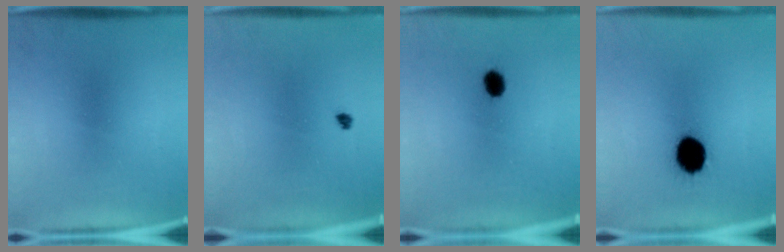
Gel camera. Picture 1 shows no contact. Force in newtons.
{"total": 1.0}
{"total": 3.4}
{"total": 11.1}